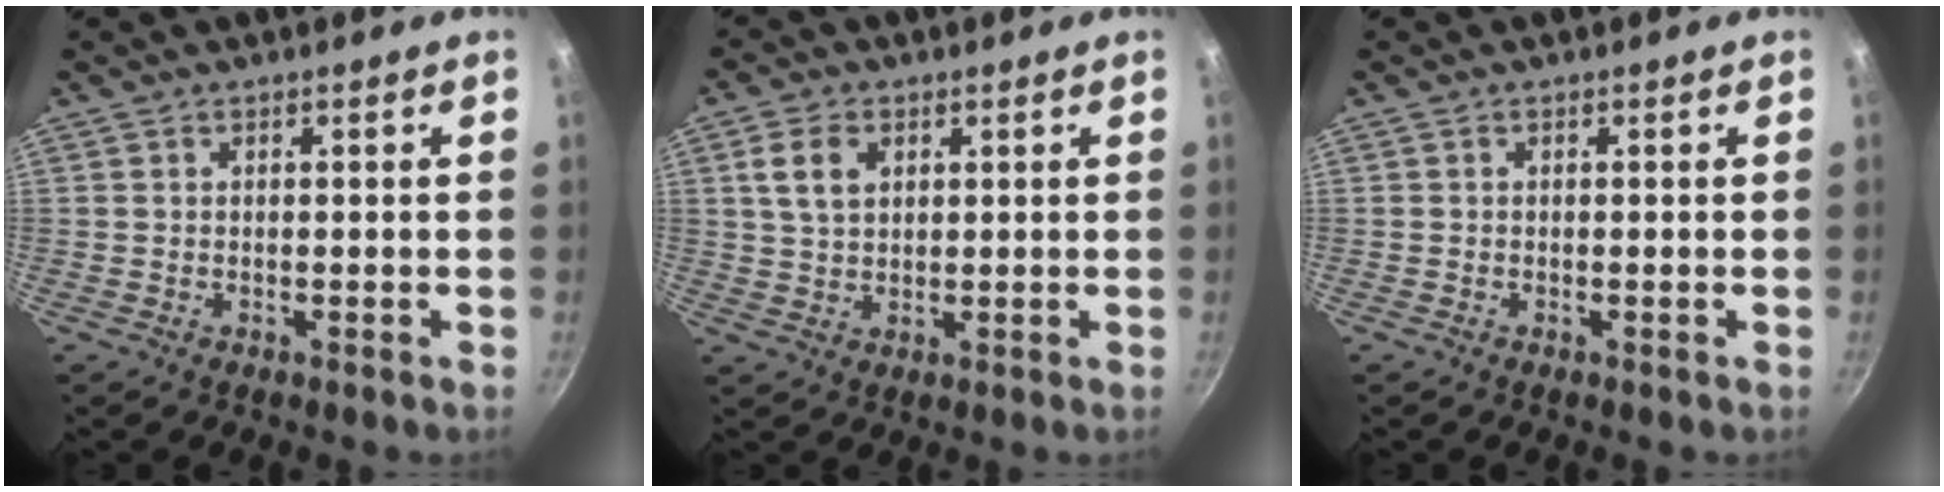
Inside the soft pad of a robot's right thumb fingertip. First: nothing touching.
{"total": 5.8, "force": [2.0, 4.0, 3.7], "torque": [-0.058, -0.001, 0.038]}
{"total": 0.0}